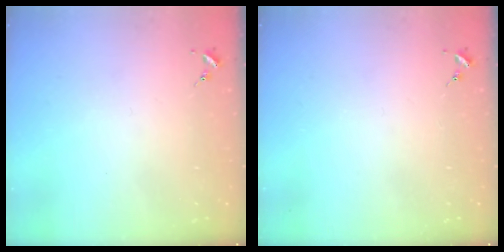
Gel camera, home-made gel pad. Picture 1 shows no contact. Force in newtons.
{"total": 0.0}